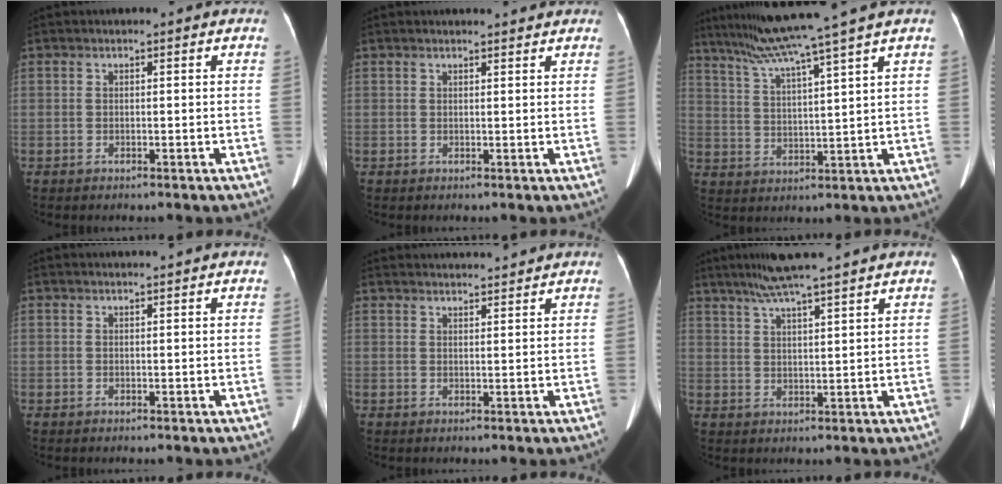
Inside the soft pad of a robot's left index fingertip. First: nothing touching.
{"total": 3.9, "force": [3.8, 0.4, 0.9], "torque": [-0.013, 0.013, 0.041]}
{"total": 12.6, "force": [9.9, -2.8, 7.3], "torque": [-0.126, 0.007, 0.162]}
{"total": 4.4, "force": [4.2, -0.1, 1.4], "torque": [-0.018, 0.023, 0.047]}
{"total": 10.3, "force": [10.0, 1.0, 2.4], "torque": [-0.028, 0.028, 0.128]}
{"total": 10.6, "force": [8.8, -0.4, 6.0], "torque": [-0.101, 0.032, 0.133]}